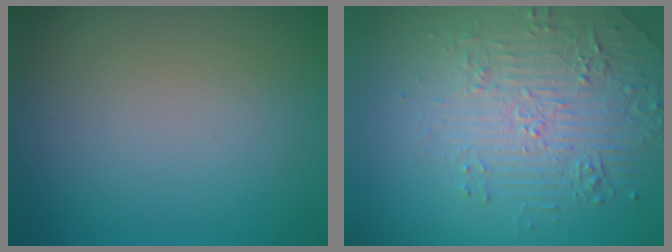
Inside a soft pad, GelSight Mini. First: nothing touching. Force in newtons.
{"total": 4.9, "press": 3.7, "slide": 3.2}